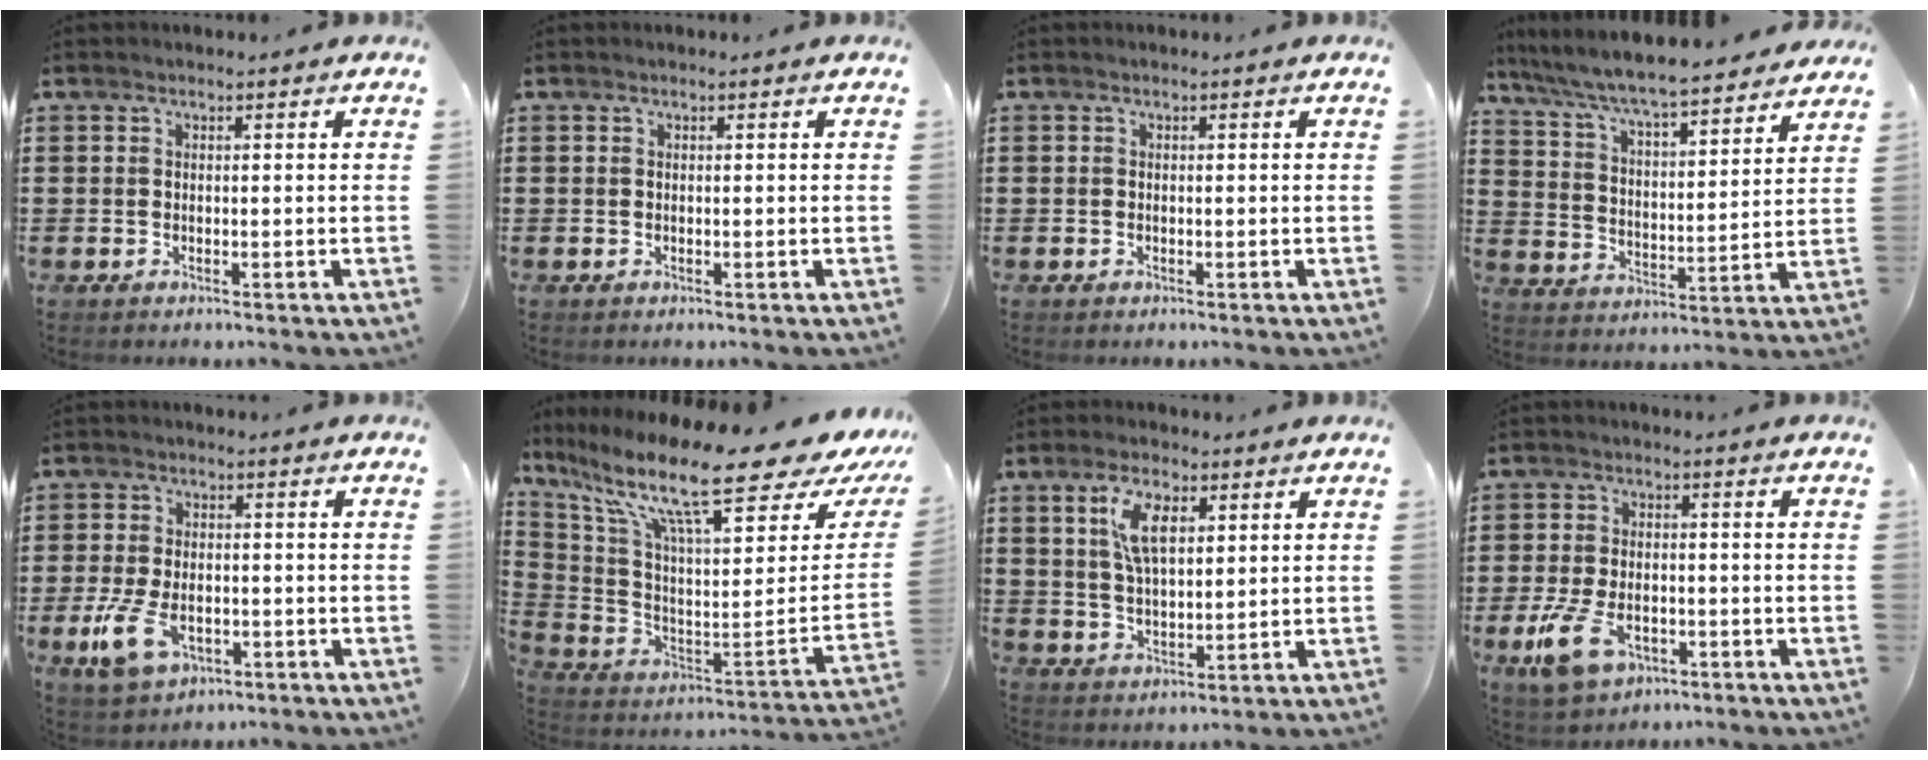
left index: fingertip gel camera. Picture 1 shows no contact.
{"total": 0.0}
{"total": 0.0}
{"total": 6.3, "force": [5.9, 0.1, 2.2], "torque": [-0.070, -0.040, 0.095]}
{"total": 7.4, "force": [-2.8, 4.2, 5.4], "torque": [-0.135, -0.005, -0.056]}
{"total": 15.8, "force": [10.1, 2.0, 12.0], "torque": [-0.240, -0.073, 0.153]}
{"total": 7.3, "force": [3.2, 3.1, 5.8], "torque": [-0.117, 0.007, 0.055]}
{"total": 7.8, "force": [-3.6, 4.3, 5.4], "torque": [-0.125, 0.000, -0.066]}